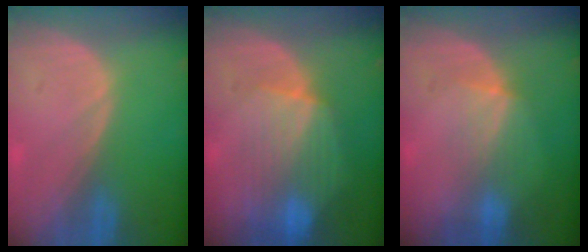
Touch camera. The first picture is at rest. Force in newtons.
{"total": 8.6, "press": 8.0, "slide": 3.2}
{"total": 3.8, "press": 3.6, "slide": 1.2}